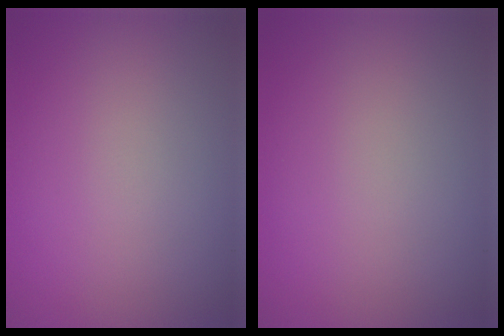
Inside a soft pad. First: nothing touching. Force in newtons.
{"total": 0.0}